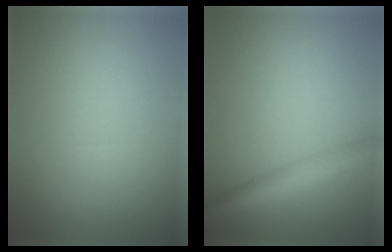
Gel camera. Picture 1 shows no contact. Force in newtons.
{"total": 3.9, "press": 3.9, "slide": 0.1}